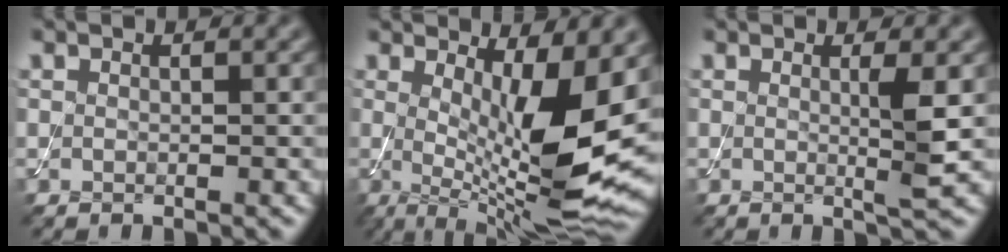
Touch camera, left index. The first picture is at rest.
{"total": 11.5, "force": [1.0, 3.3, 11.0], "torque": [-0.165, -0.025, 0.022]}
{"total": 2.4, "force": [0.2, 0.3, 2.4], "torque": [-0.039, -0.006, -0.002]}